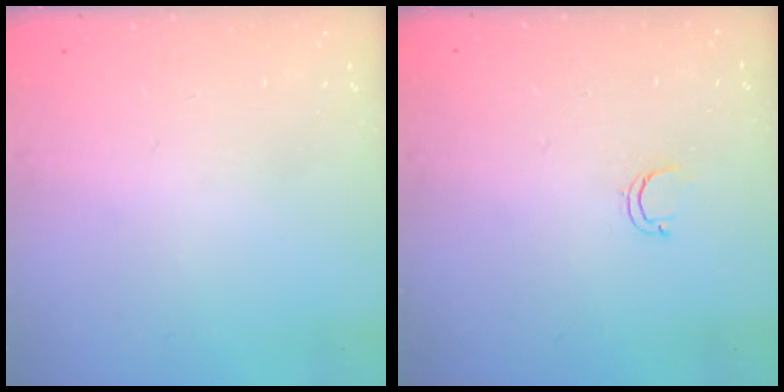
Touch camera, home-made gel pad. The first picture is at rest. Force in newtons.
{"total": 3.5, "press": 3.4, "slide": 0.8}